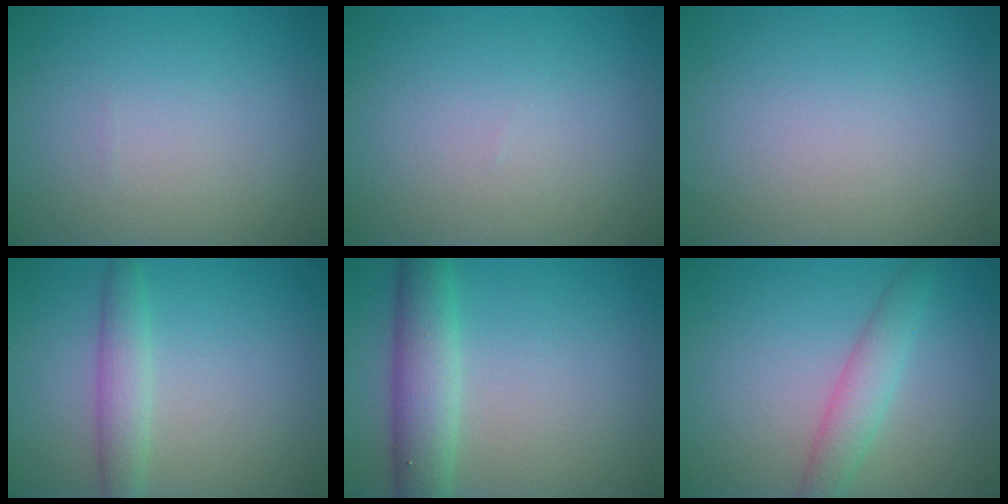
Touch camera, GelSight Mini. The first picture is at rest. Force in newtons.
{"total": 0.0}
{"total": 0.0}
{"total": 2.7, "press": 2.7, "slide": 0.1}
{"total": 4.9, "press": 4.9, "slide": 0.1}
{"total": 3.1, "press": 3.0, "slide": 0.2}